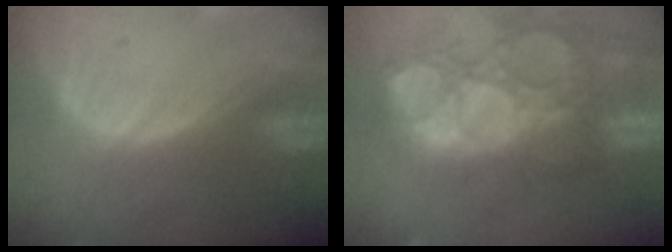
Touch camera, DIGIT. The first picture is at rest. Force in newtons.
{"total": 15.0, "press": 12.6, "slide": 8.1}